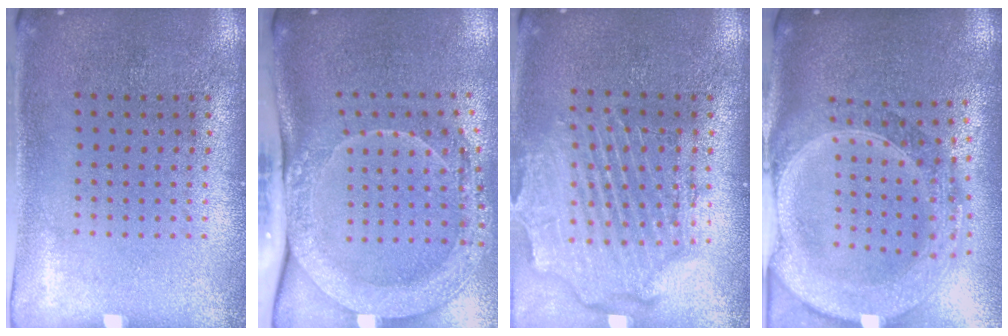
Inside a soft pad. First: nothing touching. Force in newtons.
{"total": 2.1, "press": 2.0, "slide": 0.8}
{"total": 2.5, "press": 2.2, "slide": 1.1}
{"total": 3.1, "press": 2.6, "slide": 1.7}